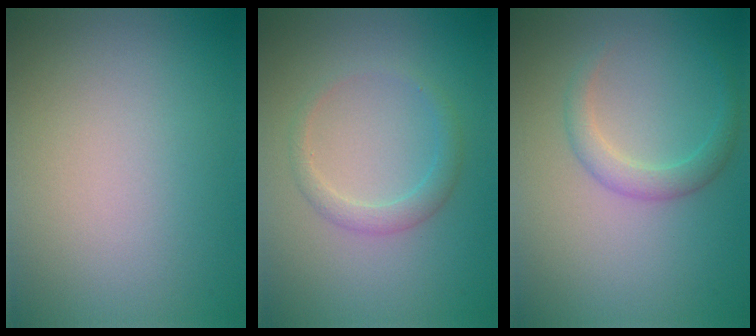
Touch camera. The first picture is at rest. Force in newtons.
{"total": 1.8, "press": 1.8, "slide": 0.0}
{"total": 2.0, "press": 2.0, "slide": 0.1}